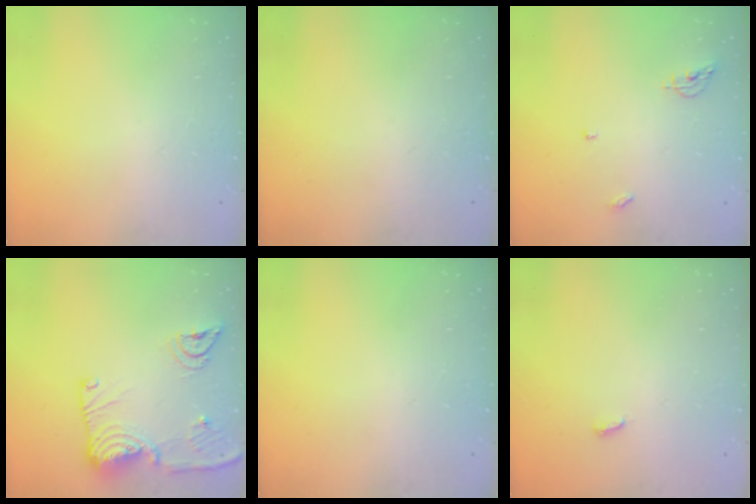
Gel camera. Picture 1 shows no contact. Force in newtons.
{"total": 0.0}
{"total": 5.9, "press": 5.9, "slide": 0.2}
{"total": 16.4, "press": 16.3, "slide": 2.0}
{"total": 0.0}
{"total": 2.9, "press": 2.9, "slide": 0.3}